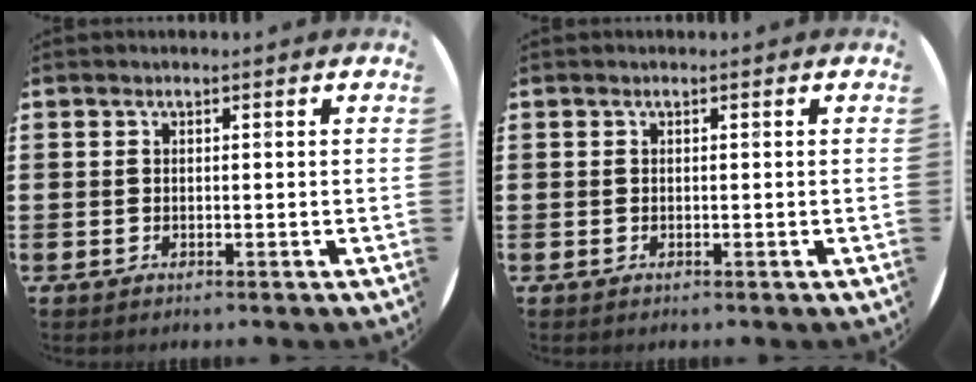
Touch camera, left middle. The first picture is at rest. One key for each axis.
{"total": 0.0}